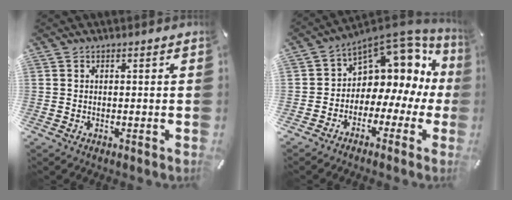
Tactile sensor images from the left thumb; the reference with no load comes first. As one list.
[{"total": 8.5, "force": [4.9, 6.4, 3.0], "torque": [-0.042, -0.067, 0.083]}]